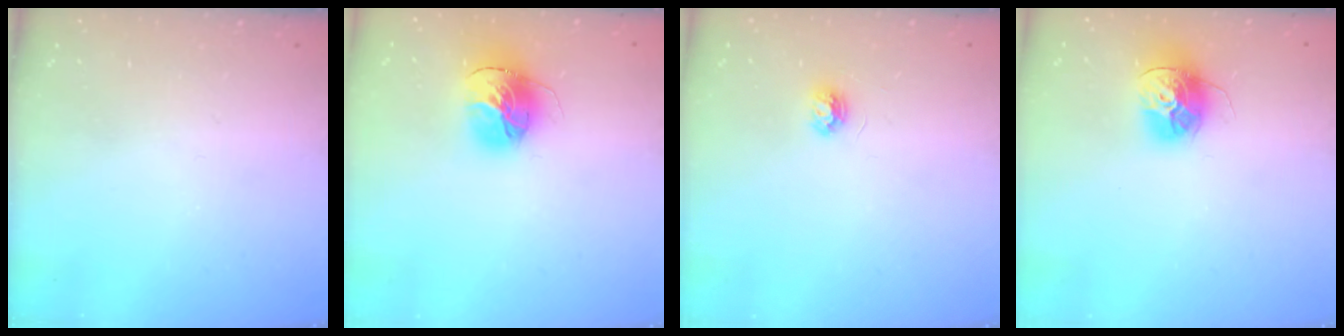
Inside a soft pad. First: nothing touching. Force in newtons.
{"total": 16.1, "press": 16.0, "slide": 1.7}
{"total": 3.7, "press": 3.7, "slide": 0.5}
{"total": 15.0, "press": 14.9, "slide": 1.3}